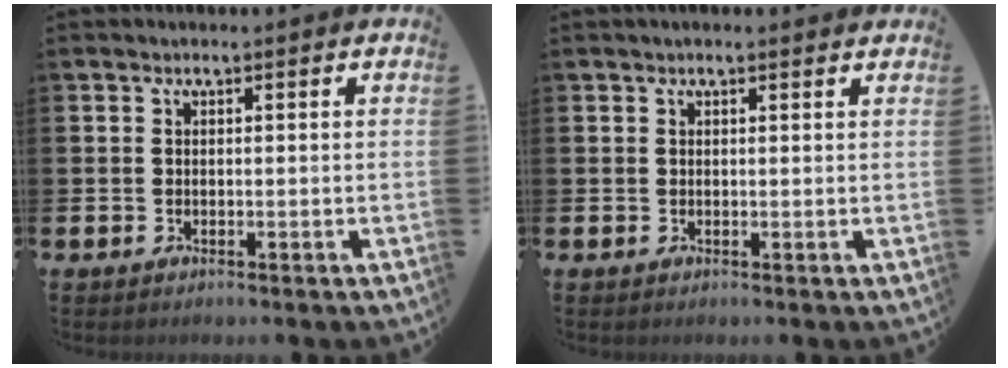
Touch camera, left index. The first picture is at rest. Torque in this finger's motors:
{"motor_torque": [0.55, -0.72, 0.32, 0.01]}